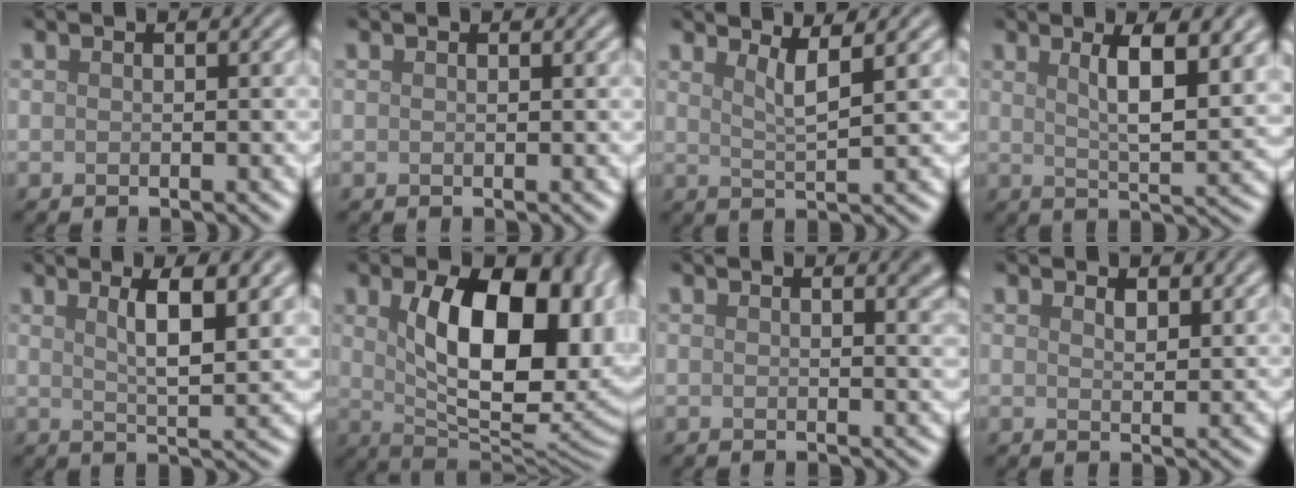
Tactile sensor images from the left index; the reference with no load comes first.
{"total": 0.0}
{"total": 2.7, "force": [1.8, 0.5, 2.0], "torque": [-0.025, -0.001, 0.030]}
{"total": 7.0, "force": [3.0, 2.0, 6.1], "torque": [-0.080, 0.003, 0.046]}
{"total": 6.2, "force": [2.7, 1.7, 5.4], "torque": [-0.072, 0.001, 0.041]}
{"total": 14.1, "force": [2.5, 7.5, 11.6], "torque": [-0.146, -0.008, 0.049]}
{"total": 2.7, "force": [1.5, 1.0, 2.0], "torque": [-0.008, 0.004, 0.019]}
{"total": 2.0, "force": [1.5, 0.8, 1.1], "torque": [-0.020, -0.003, 0.027]}